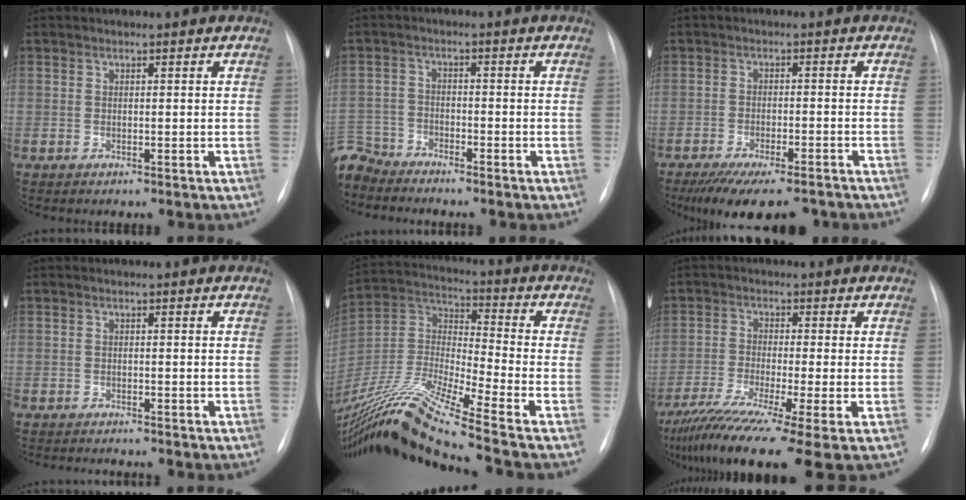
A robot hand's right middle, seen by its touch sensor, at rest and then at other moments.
{"total": 6.4, "force": [-6.2, 1.5, -0.2], "torque": [0.002, -0.004, -0.127]}
{"total": 12.7, "force": [-10.2, 3.1, 6.8], "torque": [-0.110, -0.015, -0.145]}
{"total": 2.6, "force": [-2.5, -0.3, 0.5], "torque": [-0.007, -0.009, -0.038]}
{"total": 20.7, "force": [-16.0, -1.2, 13.0], "torque": [-0.305, -0.023, -0.304]}
{"total": 13.1, "force": [-8.6, -0.4, 9.9], "torque": [-0.176, -0.041, -0.144]}